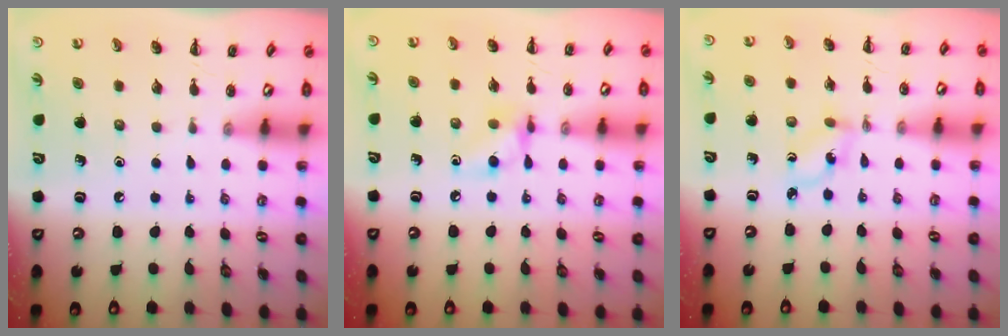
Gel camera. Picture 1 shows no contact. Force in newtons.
{"total": 7.1, "press": 7.1, "slide": 0.2}
{"total": 1.5, "press": 1.4, "slide": 0.4}